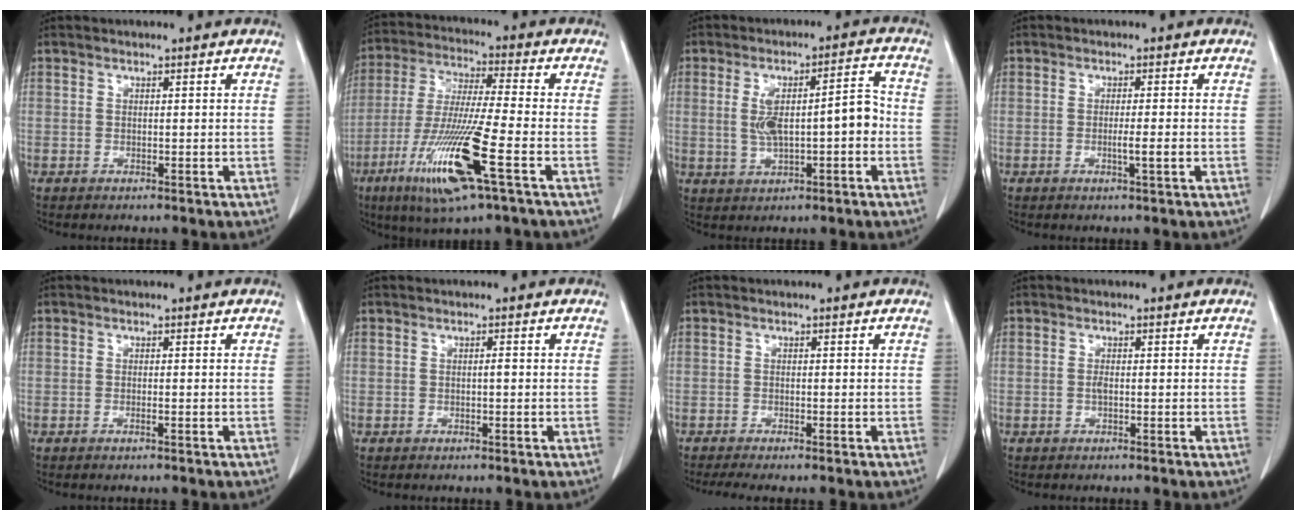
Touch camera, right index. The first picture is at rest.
{"total": 15.6, "force": [-6.5, 0.2, 14.2], "torque": [-0.293, -0.031, -0.121]}
{"total": 9.0, "force": [-0.5, 2.5, 8.7], "torque": [-0.153, 0.025, -0.001]}
{"total": 2.4, "force": [-0.6, -0.3, 2.3], "torque": [-0.040, -0.005, -0.011]}
{"total": 0.6, "force": [-0.3, -0.1, 0.5], "torque": [-0.010, -0.001, -0.005]}
{"total": 0.6, "force": [-0.1, 0.1, 0.6], "torque": [-0.009, 0.001, -0.002]}
{"total": 2.6, "force": [-2.1, 0.0, 1.5], "torque": [-0.028, -0.007, -0.036]}
{"total": 0.8, "force": [-0.1, 0.2, 0.7], "torque": [-0.017, 0.000, -0.002]}